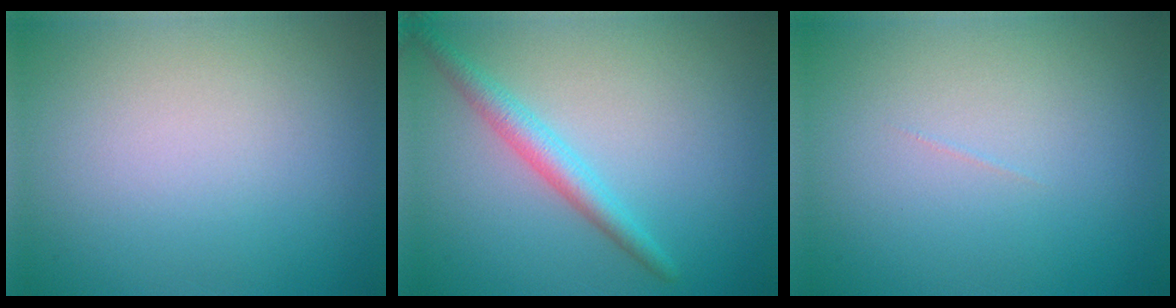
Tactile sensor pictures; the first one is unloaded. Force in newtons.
{"total": 2.5, "press": 2.5, "slide": 0.1}
{"total": 0.0}